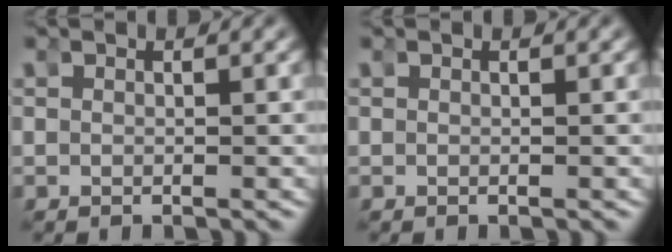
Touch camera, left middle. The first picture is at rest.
{"total": 0.0}